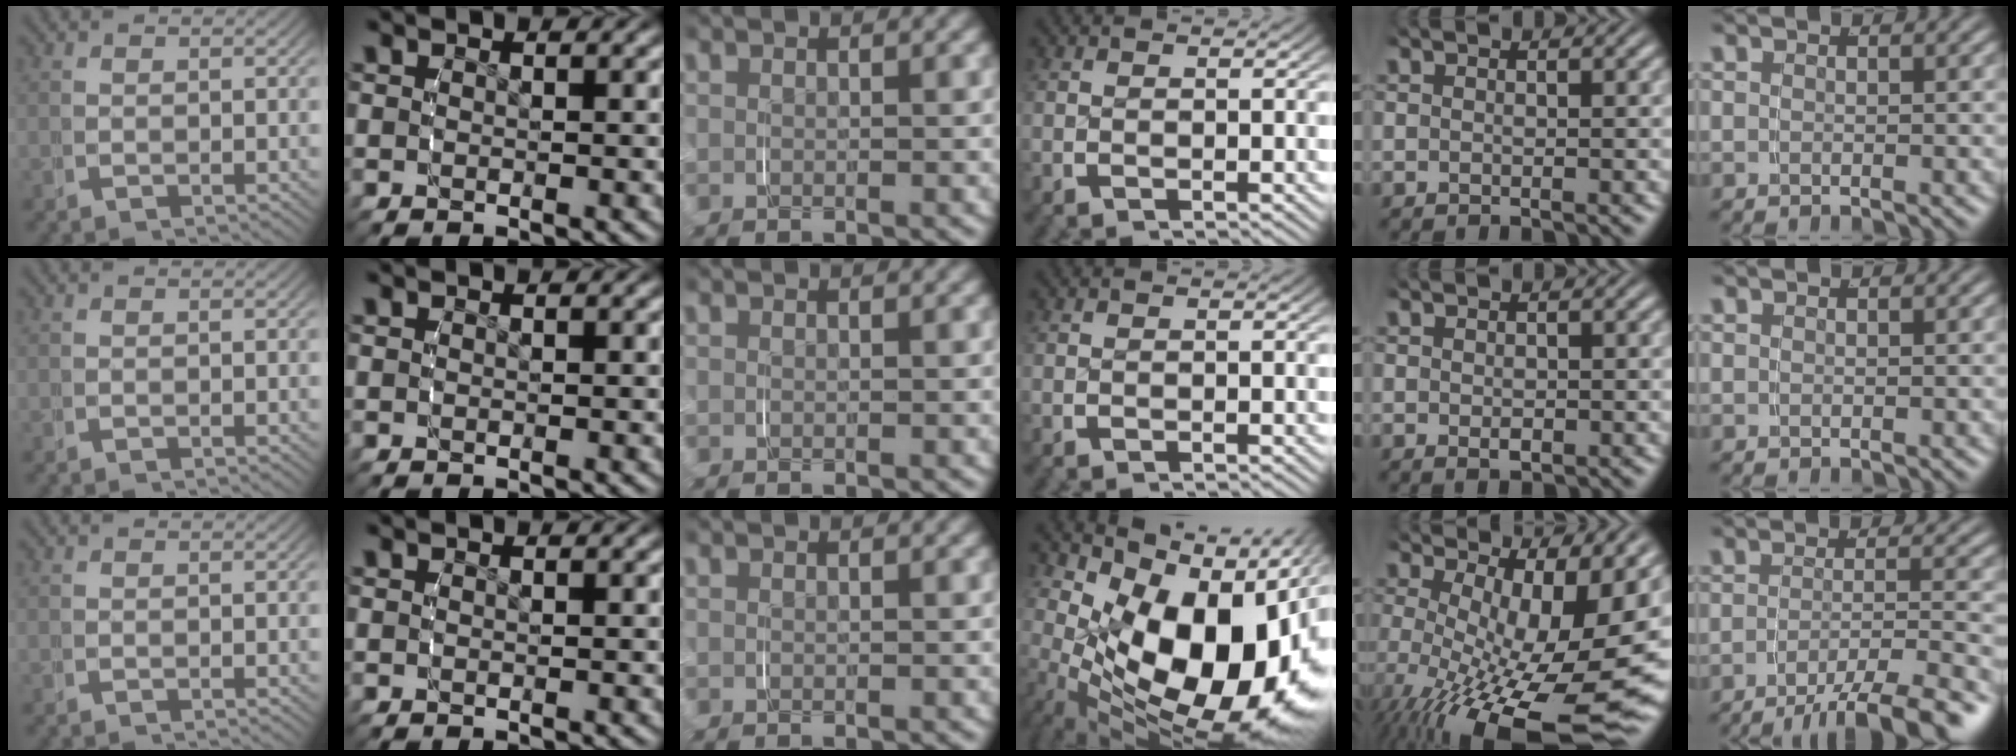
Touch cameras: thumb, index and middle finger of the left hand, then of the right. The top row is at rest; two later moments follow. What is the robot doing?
{"motion": "grasp_and_lifting", "object": "plastic wrap"}